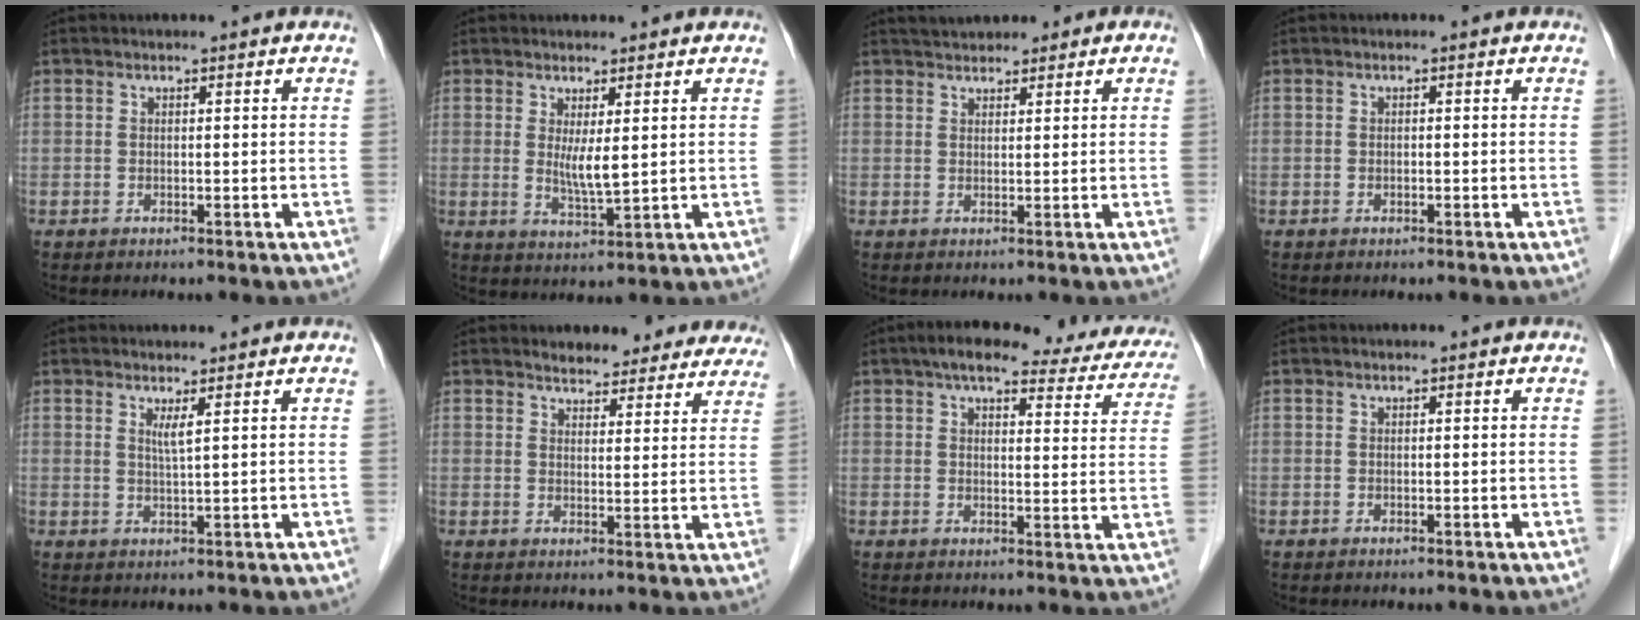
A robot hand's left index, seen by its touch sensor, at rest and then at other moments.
{"total": 3.7, "force": [0.9, 0.4, 3.6], "torque": [-0.071, -0.015, 0.024]}
{"total": 3.7, "force": [3.0, 1.8, 1.1], "torque": [-0.013, 0.023, 0.046]}
{"total": 0.0}
{"total": 1.8, "force": [0.9, -0.3, 1.4], "torque": [-0.031, -0.009, 0.020]}
{"total": 12.1, "force": [11.2, 4.0, 2.5], "torque": [0.006, -0.004, 0.116]}
{"total": 19.8, "force": [16.3, 5.3, 9.8], "torque": [-0.118, 0.031, 0.182]}
{"total": 0.0}